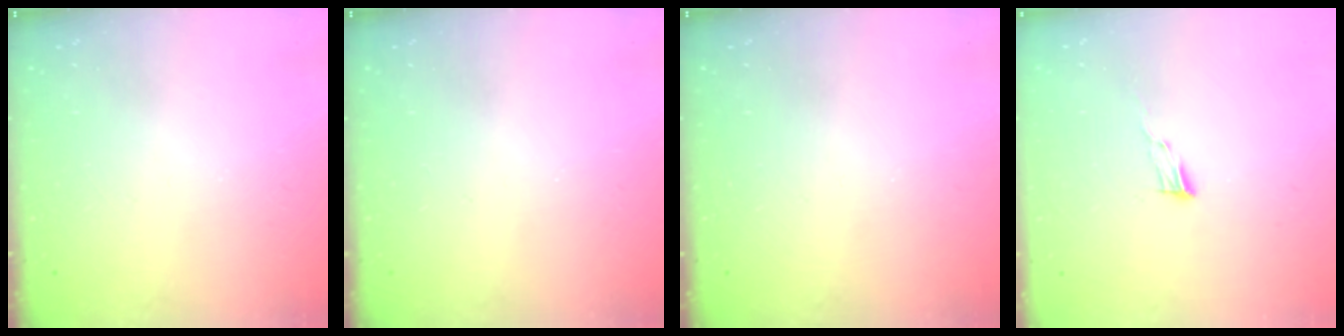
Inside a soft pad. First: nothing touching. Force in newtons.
{"total": 0.0}
{"total": 0.0}
{"total": 4.8, "press": 4.7, "slide": 1.0}